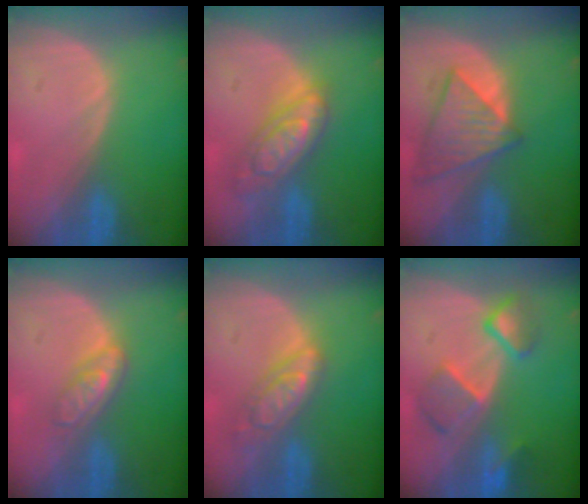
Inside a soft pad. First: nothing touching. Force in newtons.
{"total": 7.5, "press": 7.5, "slide": 0.4}
{"total": 7.8, "press": 7.0, "slide": 3.4}
{"total": 4.5, "press": 4.1, "slide": 1.8}
{"total": 6.2, "press": 5.5, "slide": 2.8}
{"total": 7.4, "press": 6.8, "slide": 2.8}